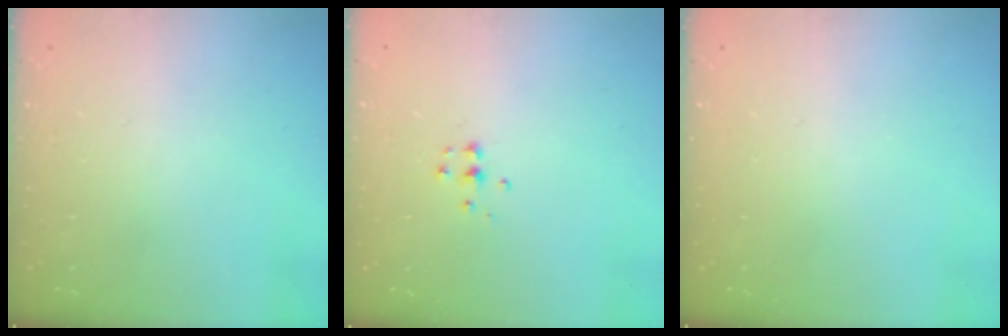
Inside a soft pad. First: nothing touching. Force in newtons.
{"total": 4.8, "press": 4.7, "slide": 0.4}
{"total": 0.0}